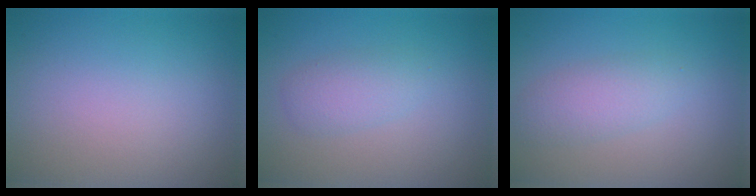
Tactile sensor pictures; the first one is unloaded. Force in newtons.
{"total": 2.1, "press": 2.1, "slide": 0.1}
{"total": 2.5, "press": 2.5, "slide": 0.2}